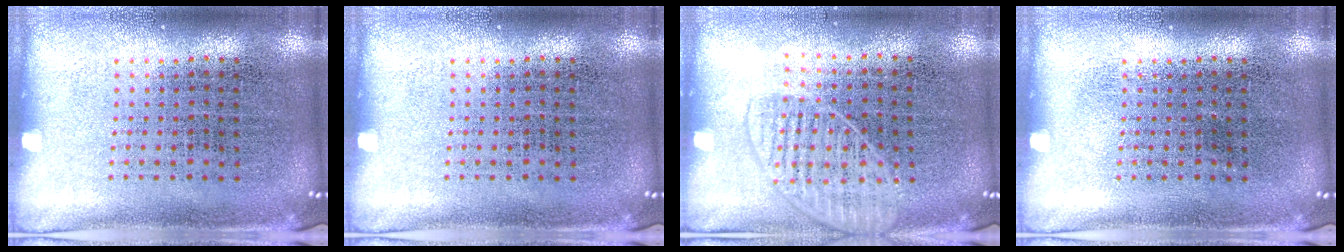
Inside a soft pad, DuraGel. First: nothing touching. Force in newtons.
{"total": 0.0}
{"total": 1.3, "press": 1.2, "slide": 0.5}
{"total": 0.0}